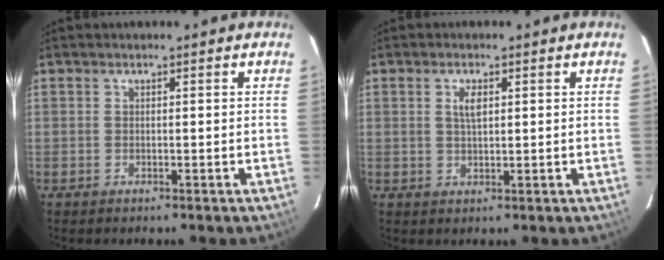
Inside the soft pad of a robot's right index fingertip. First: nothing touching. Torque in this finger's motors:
{"motor_torque": [0.02, -0.01, 0.05, 0.06]}